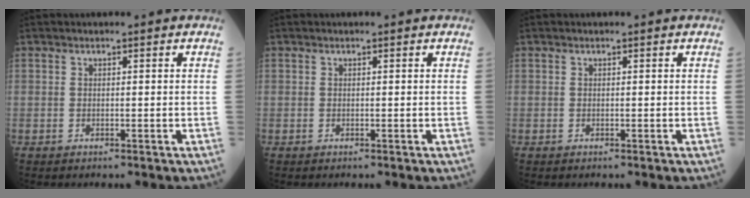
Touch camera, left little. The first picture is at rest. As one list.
[{"total": 0.0}, {"total": 0.0}]